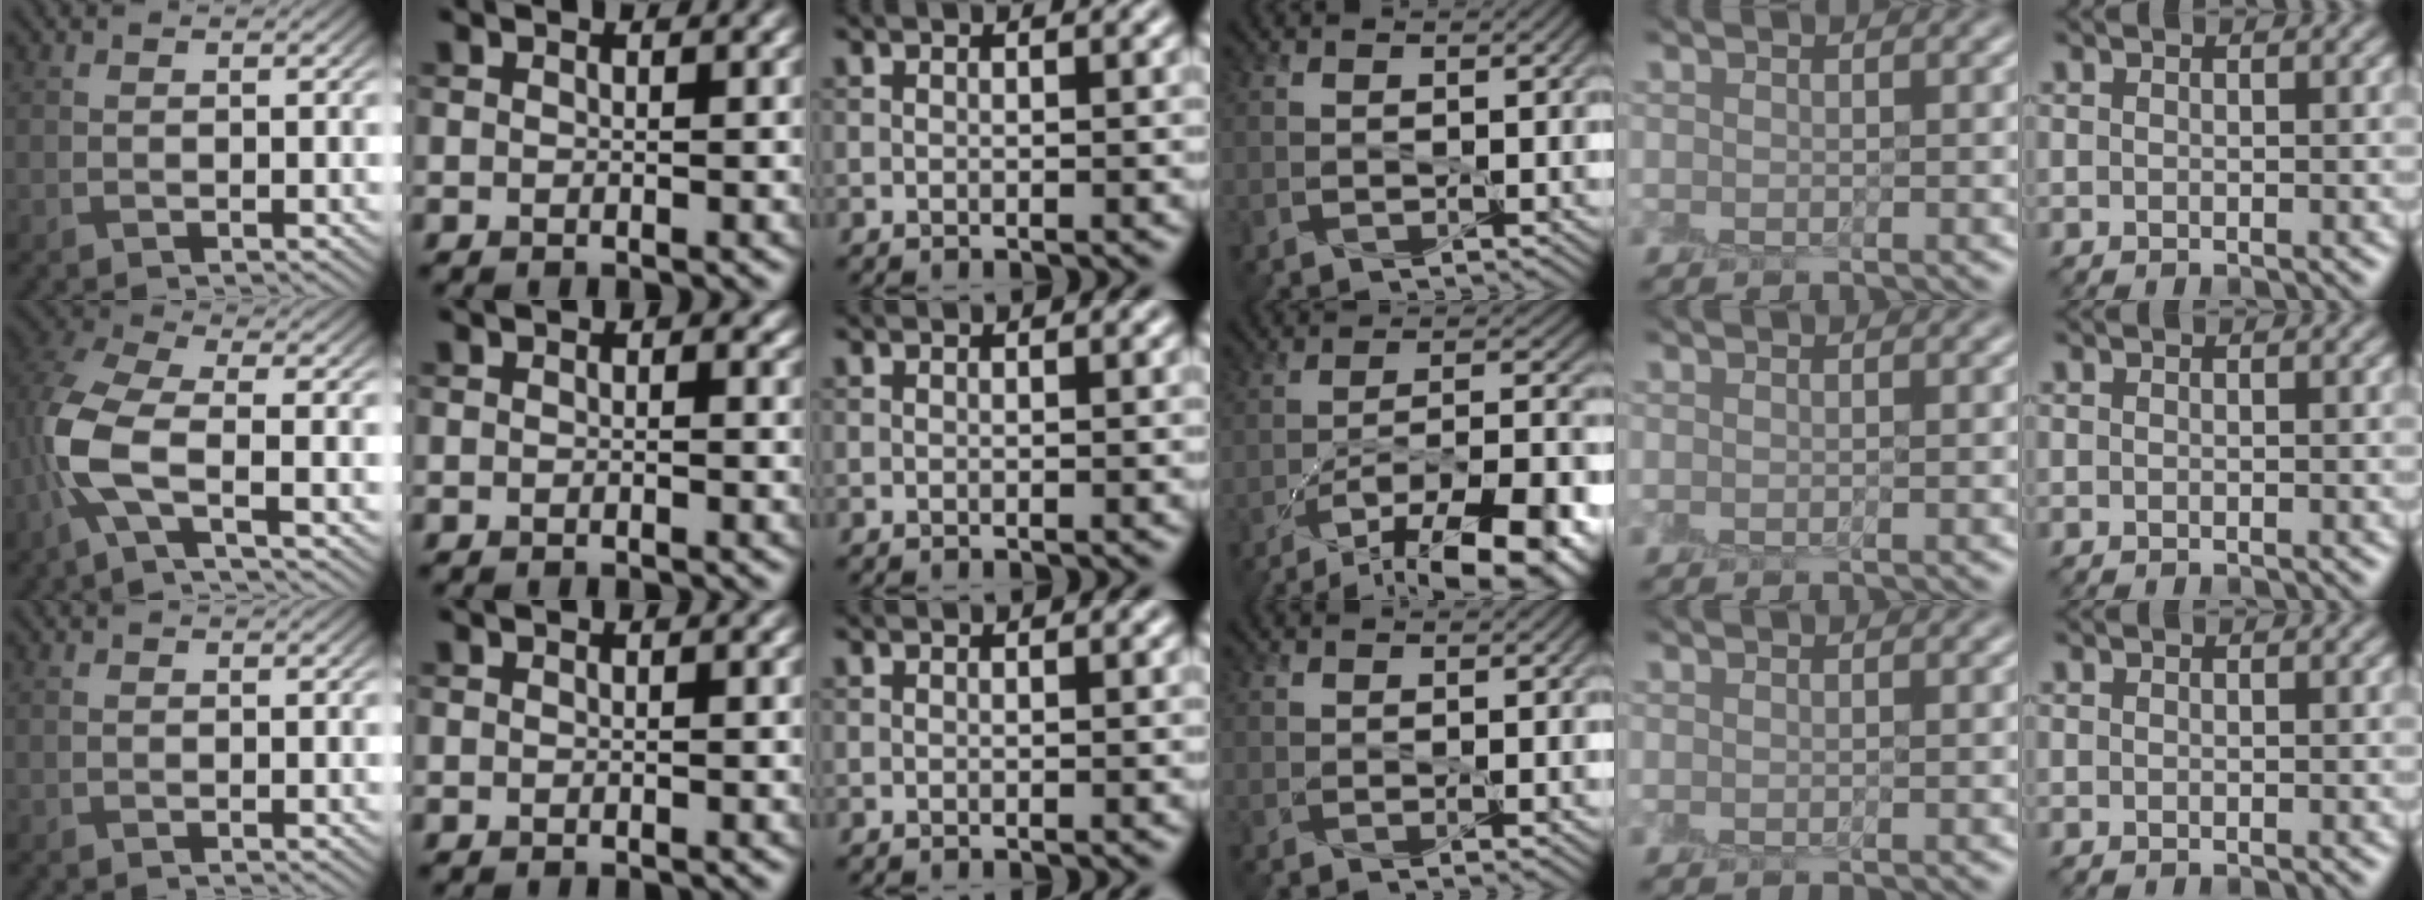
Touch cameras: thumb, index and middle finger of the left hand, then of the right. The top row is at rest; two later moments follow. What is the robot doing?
{"motion": "peel", "object": "small bumper sticker"}